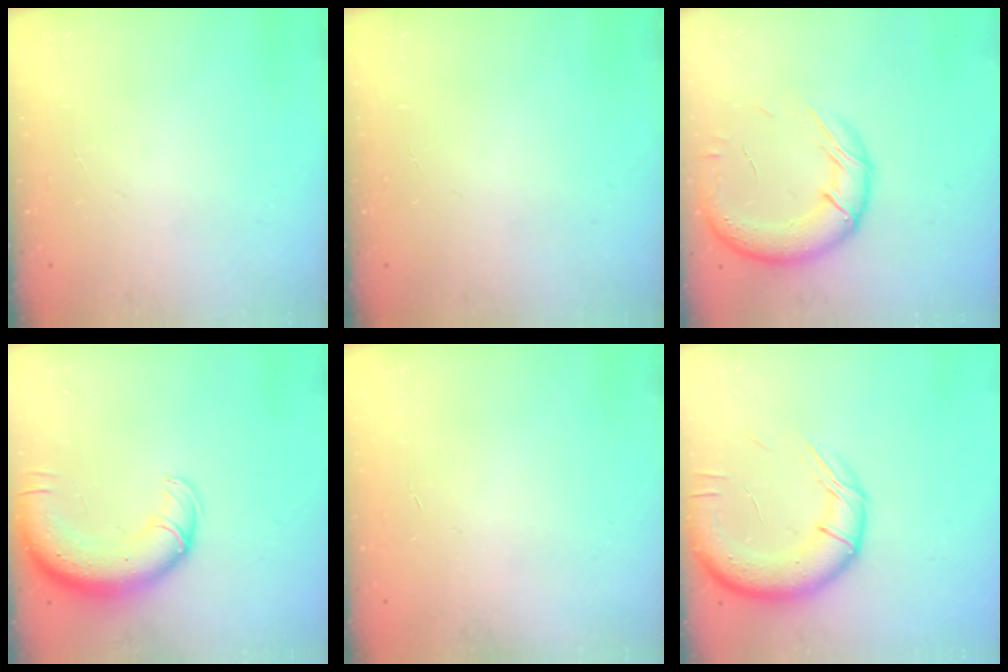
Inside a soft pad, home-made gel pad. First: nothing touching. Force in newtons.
{"total": 0.0}
{"total": 19.3, "press": 18.8, "slide": 4.3}
{"total": 14.4, "press": 14.0, "slide": 3.4}
{"total": 0.0}
{"total": 15.7, "press": 15.3, "slide": 3.2}